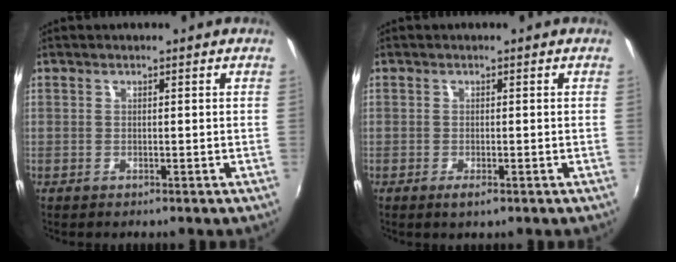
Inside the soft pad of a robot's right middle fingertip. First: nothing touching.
{"total": 1.6, "force": [-0.9, 0.3, 1.3], "torque": [-0.027, -0.005, -0.013]}